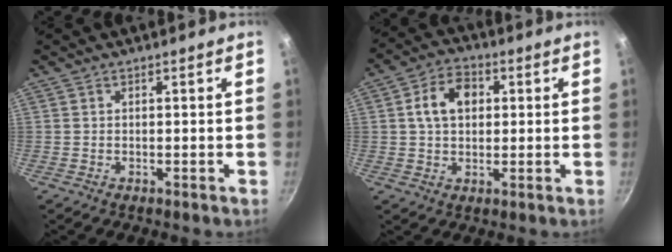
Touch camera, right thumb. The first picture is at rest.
{"total": 8.4, "force": [1.6, 6.1, 5.6], "torque": [-0.074, 0.013, 0.018]}